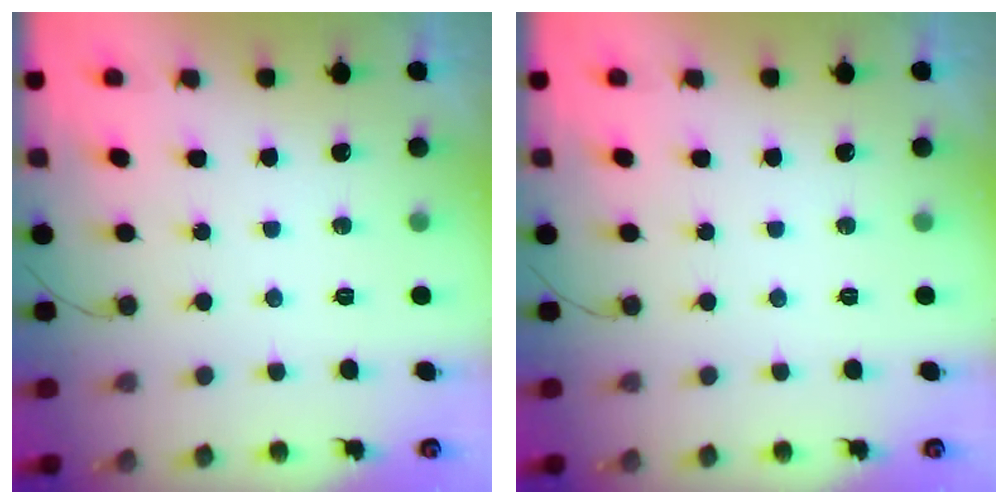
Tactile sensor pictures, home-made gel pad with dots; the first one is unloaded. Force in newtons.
{"total": 0.0}